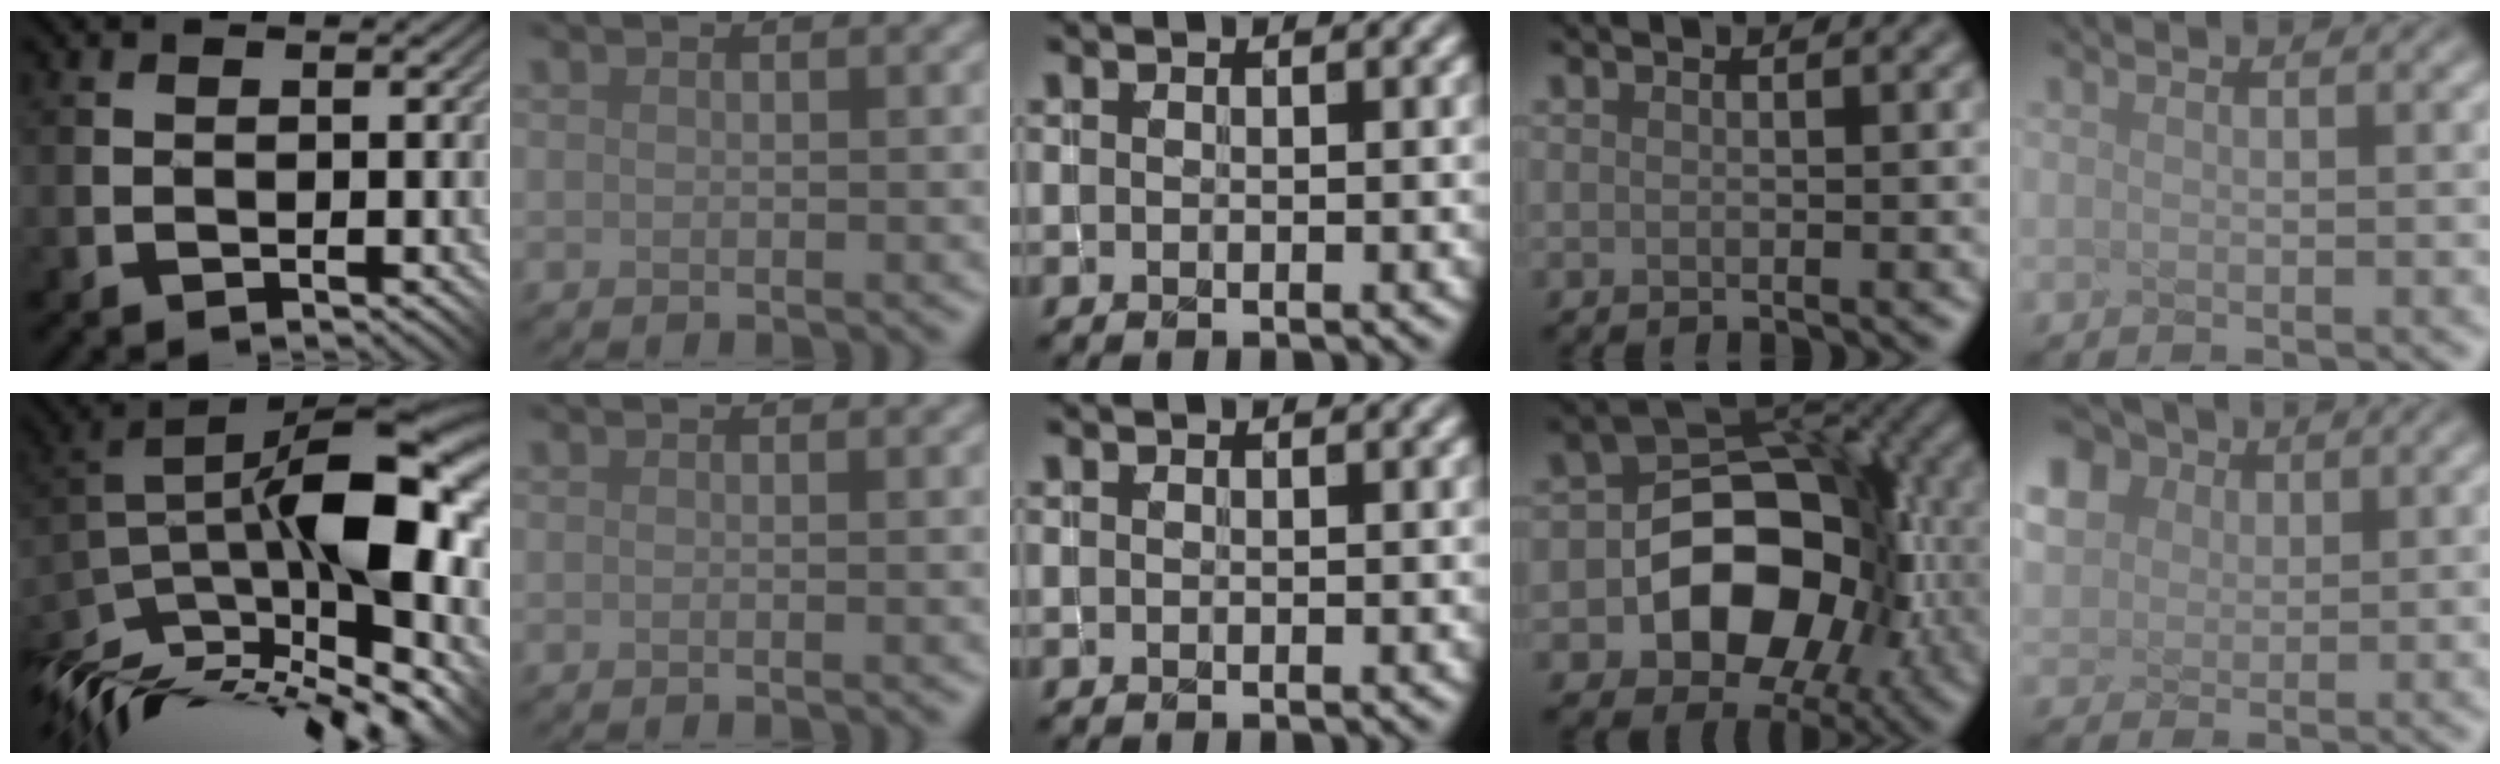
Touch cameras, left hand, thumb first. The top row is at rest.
{"thumb": {"total": 16.9, "force": [-5.8, 6.9, 14.3], "torque": [-0.249, -0.006, -0.102]}, "index": {"total": 0.6, "force": [-0.1, 0.3, 0.5], "torque": [-0.002, -0.003, -0.006]}, "ring": {"total": 13.3, "force": [-3.0, 9.4, 8.9], "torque": [-0.092, -0.002, -0.053]}, "little": {"total": 6.5, "force": [3.6, 4.7, 2.5], "torque": [-0.123, 0.024, 0.100]}}